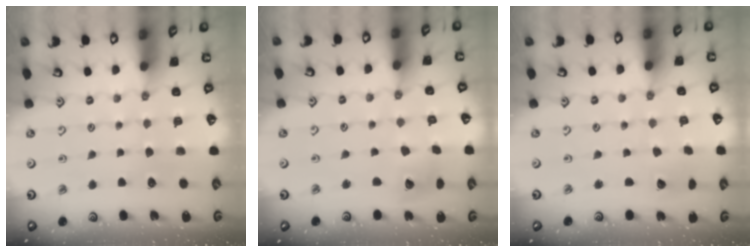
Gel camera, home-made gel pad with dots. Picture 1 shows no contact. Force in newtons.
{"total": 7.4, "press": 7.4, "slide": 1.0}
{"total": 2.0, "press": 2.0, "slide": 0.2}